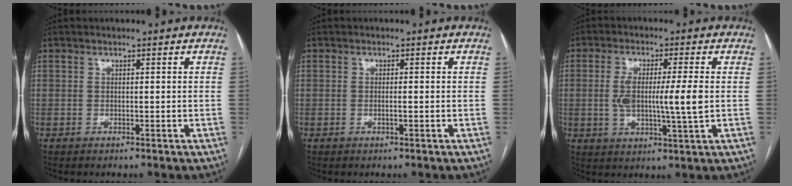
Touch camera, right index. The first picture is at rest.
{"total": 0.8, "force": [-0.2, 0.0, 0.7], "torque": [-0.014, 0.001, -0.003]}
{"total": 8.4, "force": [0.0, 0.6, 8.4], "torque": [-0.154, 0.000, -0.001]}